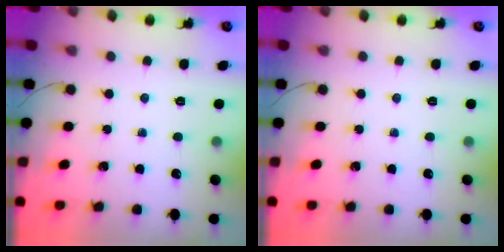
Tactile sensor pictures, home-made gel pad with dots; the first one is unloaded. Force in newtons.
{"total": 0.0}